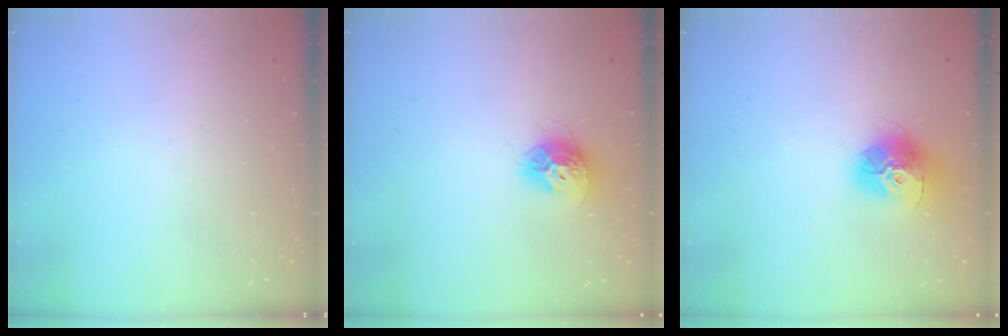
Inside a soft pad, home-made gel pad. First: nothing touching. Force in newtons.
{"total": 11.2, "press": 11.2, "slide": 0.8}
{"total": 15.2, "press": 15.2, "slide": 1.5}